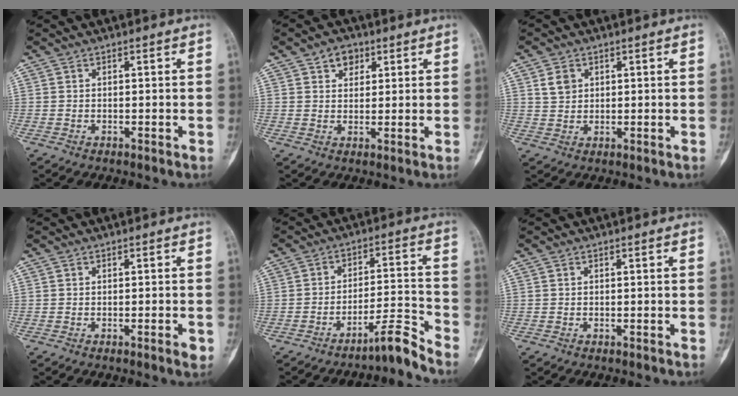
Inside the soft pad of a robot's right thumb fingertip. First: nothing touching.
{"total": 4.1, "force": [2.2, 3.0, 1.8], "torque": [-0.006, -0.008, 0.033]}
{"total": 3.4, "force": [1.5, 2.7, 1.5], "torque": [-0.016, -0.004, 0.032]}
{"total": 1.9, "force": [-0.8, 0.3, 1.7], "torque": [-0.025, -0.003, -0.011]}
{"total": 6.3, "force": [-5.7, -0.6, 2.5], "torque": [-0.039, 0.071, -0.094]}
{"total": 0.0}